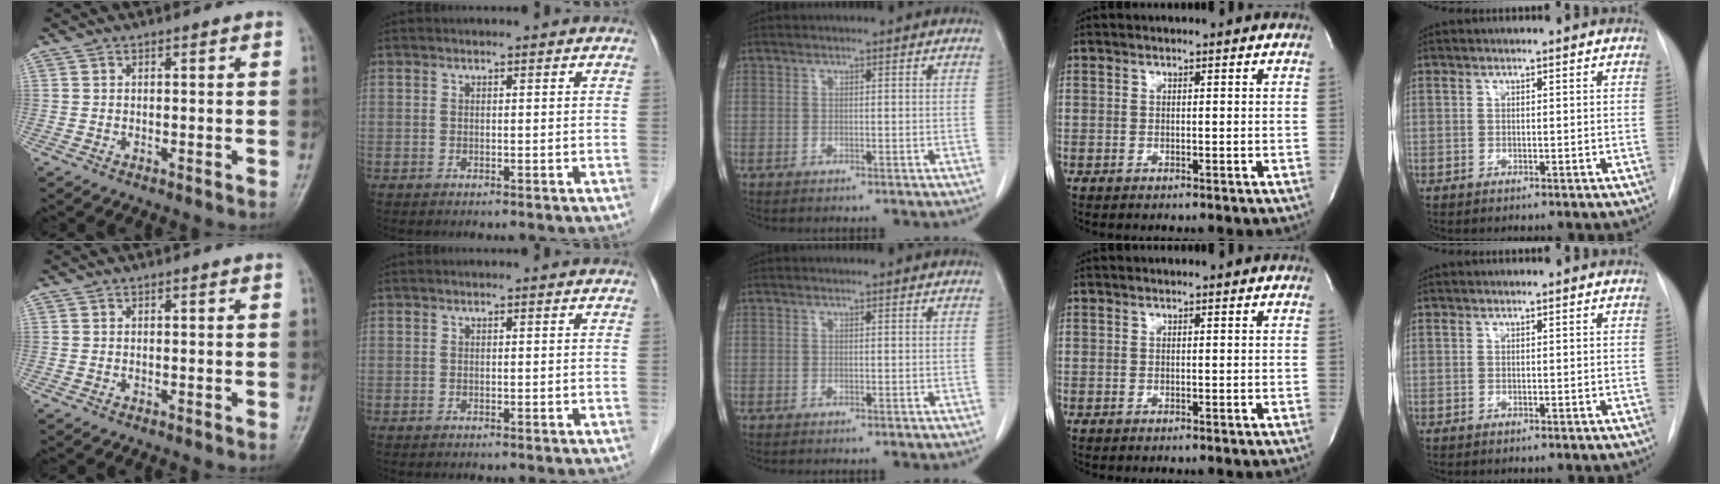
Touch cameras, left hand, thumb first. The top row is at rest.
{}